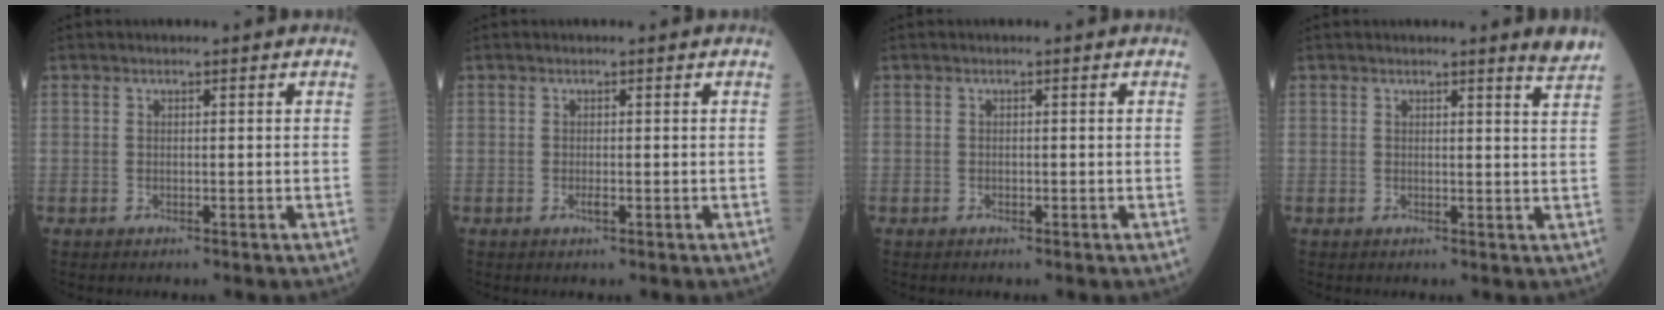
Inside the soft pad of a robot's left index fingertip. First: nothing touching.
{"total": 0.7, "force": [-0.3, 0.1, 0.6], "torque": [-0.015, -0.001, -0.003]}
{"total": 0.0}
{"total": 2.6, "force": [2.3, -0.6, 1.0], "torque": [-0.016, -0.023, 0.017]}